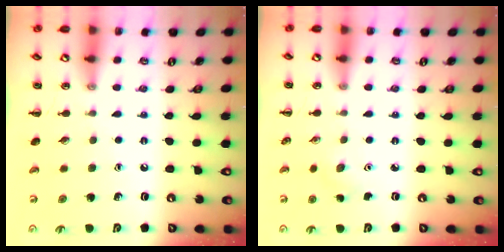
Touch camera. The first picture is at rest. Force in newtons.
{"total": 2.9, "press": 2.8, "slide": 0.8}